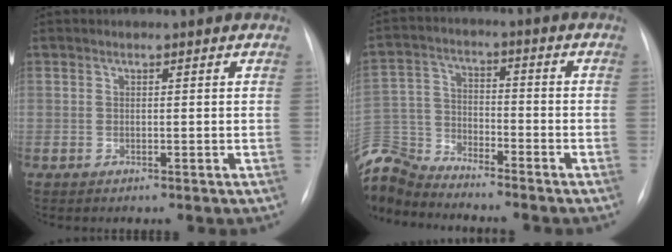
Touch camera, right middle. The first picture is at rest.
{"total": 11.6, "force": [-11.4, 1.9, 1.0], "torque": [-0.035, 0.021, -0.222]}